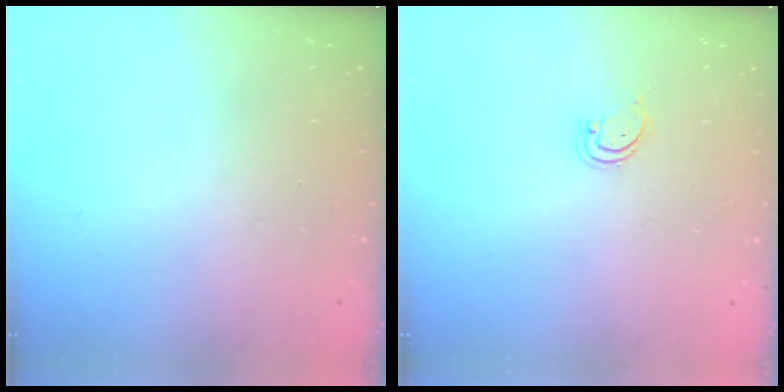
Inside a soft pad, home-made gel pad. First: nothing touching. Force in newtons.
{"total": 1.9, "press": 1.9, "slide": 0.2}